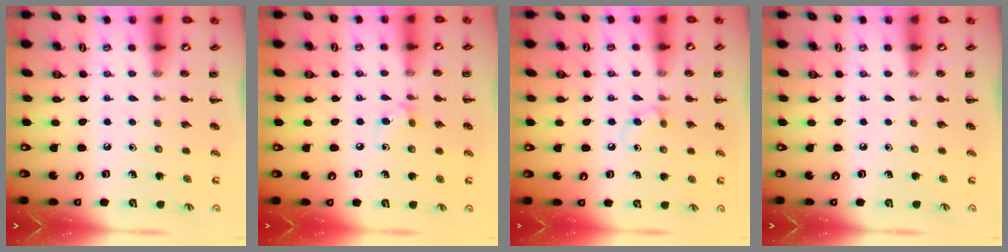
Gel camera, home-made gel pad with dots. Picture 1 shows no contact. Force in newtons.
{"total": 6.1, "press": 5.8, "slide": 2.0}
{"total": 4.1, "press": 3.9, "slide": 1.5}
{"total": 0.0}